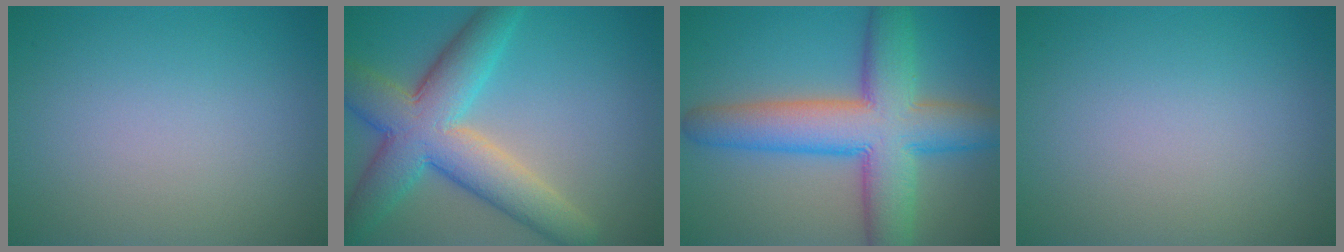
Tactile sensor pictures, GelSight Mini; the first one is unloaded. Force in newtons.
{"total": 8.9, "press": 8.9, "slide": 0.4}
{"total": 10.5, "press": 10.5, "slide": 0.4}
{"total": 0.0}